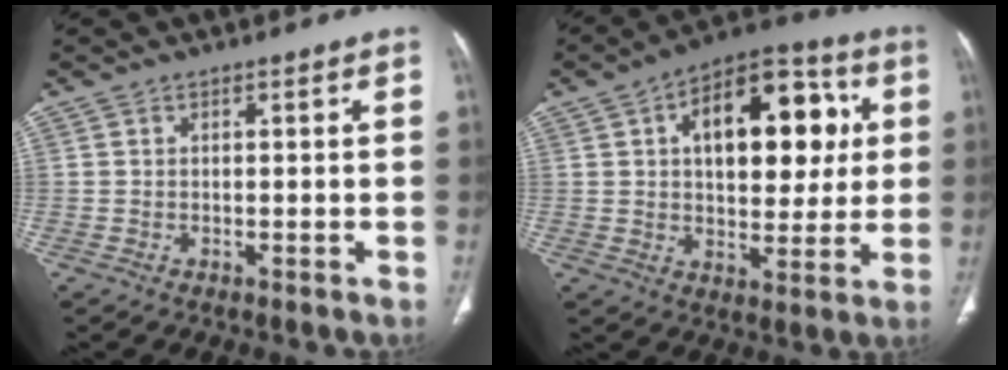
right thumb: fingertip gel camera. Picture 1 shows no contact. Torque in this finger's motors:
{"motor_torque": [1.96, 2.33, 0.24, -0.08, 0.38]}